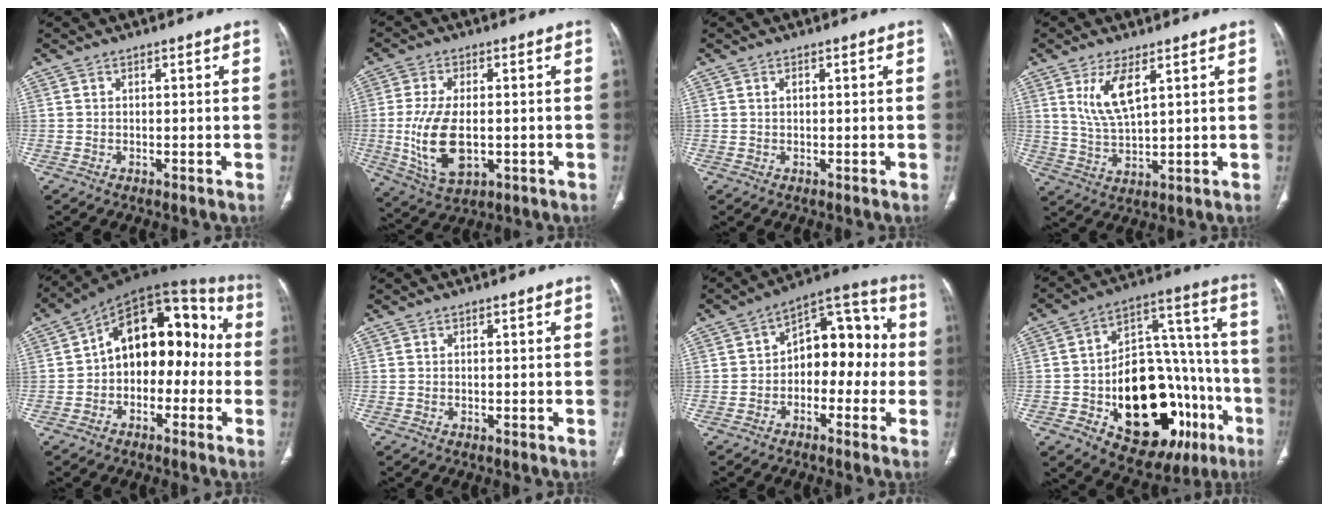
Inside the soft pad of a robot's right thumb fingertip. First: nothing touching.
{"total": 12.2, "force": [-1.5, 6.4, 10.3], "torque": [-0.208, -0.010, -0.015]}
{"total": 0.6, "force": [0.2, 0.3, 0.4], "torque": [-0.010, 0.003, 0.004]}
{"total": 7.6, "force": [3.3, 2.5, 6.4], "torque": [-0.128, -0.022, 0.077]}
{"total": 16.8, "force": [-0.9, 11.0, 12.7], "torque": [-0.134, 0.060, -0.029]}
{"total": 0.0}
{"total": 13.4, "force": [-0.8, 8.5, 10.4], "torque": [-0.098, 0.052, -0.028]}
{"total": 30.2, "force": [-10.3, 17.0, 22.8], "torque": [-0.279, 0.064, -0.129]}